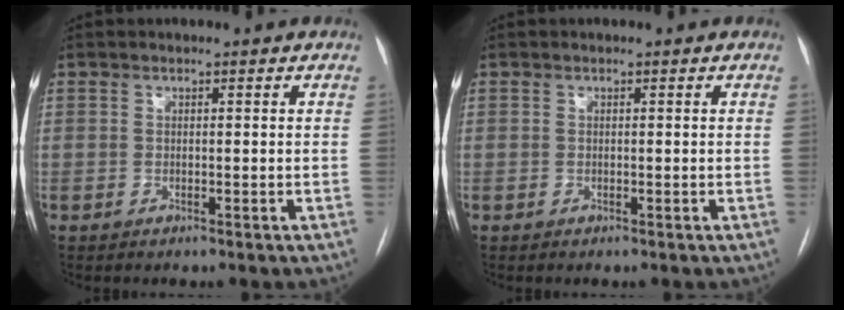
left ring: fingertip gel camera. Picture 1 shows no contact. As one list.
[{"total": 0.0}]